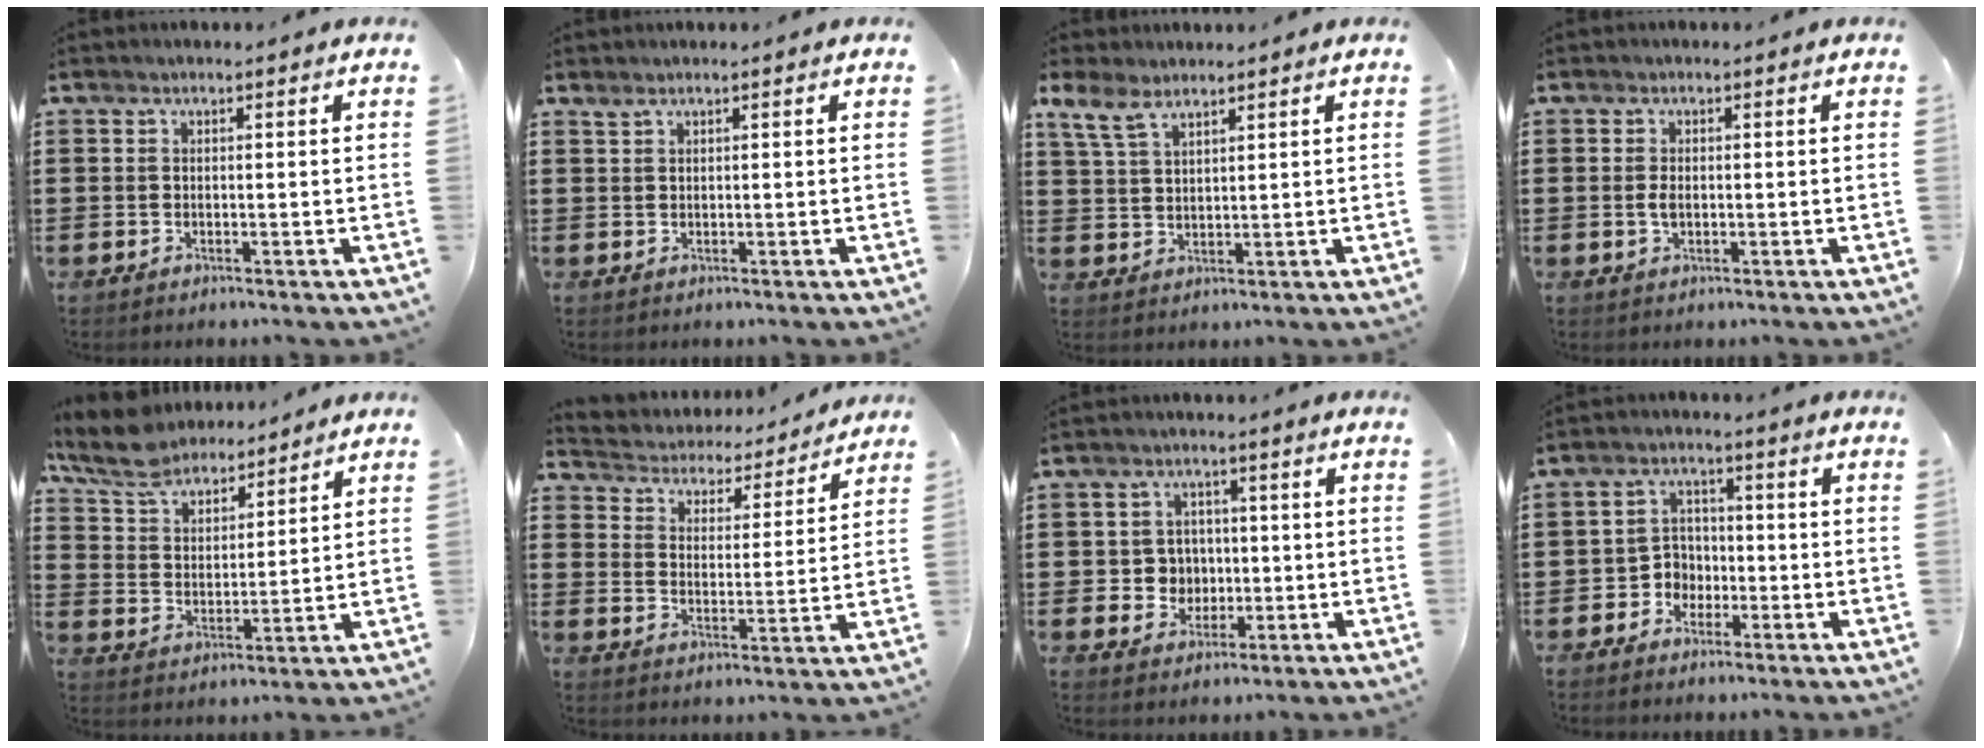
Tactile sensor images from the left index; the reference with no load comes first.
{"total": 0.6, "force": [0.4, 0.1, 0.3], "torque": [-0.008, 0.000, 0.009]}
{"total": 5.2, "force": [3.6, 2.1, 3.1], "torque": [-0.072, -0.001, 0.068]}
{"total": 1.9, "force": [-0.2, 0.9, 1.7], "torque": [-0.040, 0.000, -0.007]}
{"total": 8.0, "force": [7.1, 2.5, 2.8], "torque": [-0.086, -0.024, 0.127]}
{"total": 3.9, "force": [3.9, 0.3, -0.1], "torque": [-0.024, -0.034, 0.060]}
{"total": 4.4, "force": [-0.2, 4.2, 1.3], "torque": [-0.035, 0.008, -0.008]}
{"total": 3.9, "force": [-2.0, 3.2, 1.1], "torque": [-0.032, 0.008, -0.043]}